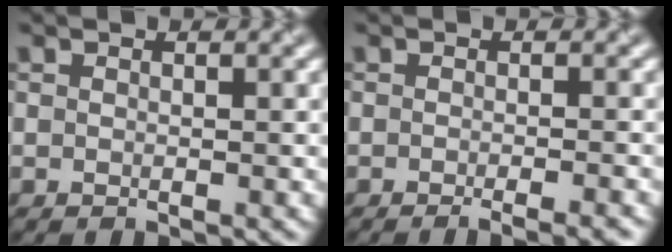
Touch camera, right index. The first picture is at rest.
{"total": 3.1, "force": [-2.0, 0.7, 2.3], "torque": [-0.018, 0.004, -0.027]}